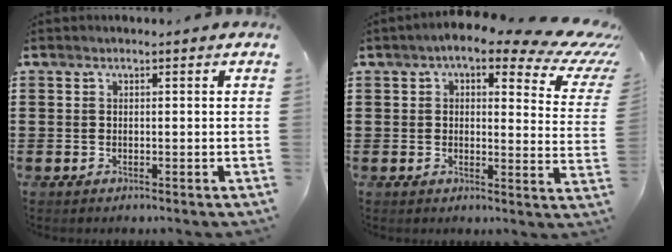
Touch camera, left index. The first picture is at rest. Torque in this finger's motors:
{"motor_torque": [2.14, 0.00, 0.12, -0.08]}